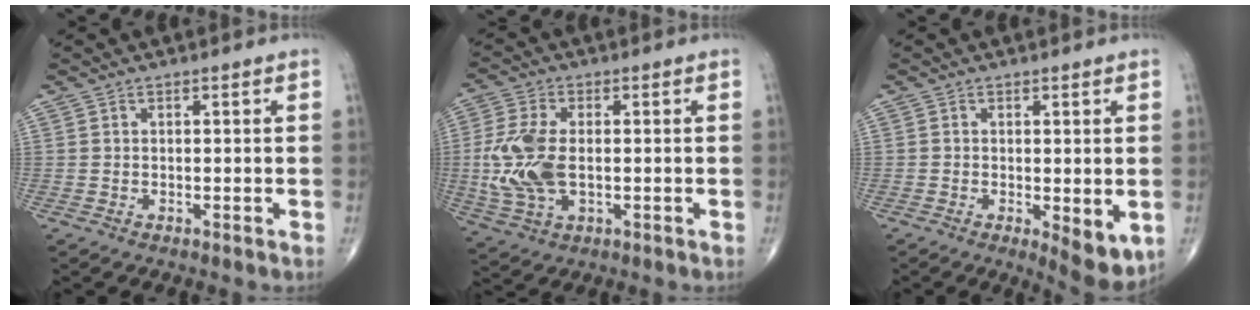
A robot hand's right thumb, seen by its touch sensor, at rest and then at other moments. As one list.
[{"total": 11.5, "force": [-0.6, 6.4, 9.5], "torque": [-0.219, -0.002, -0.010]}, {"total": 6.5, "force": [-1.3, 2.5, 5.8], "torque": [-0.077, -0.018, -0.015]}]